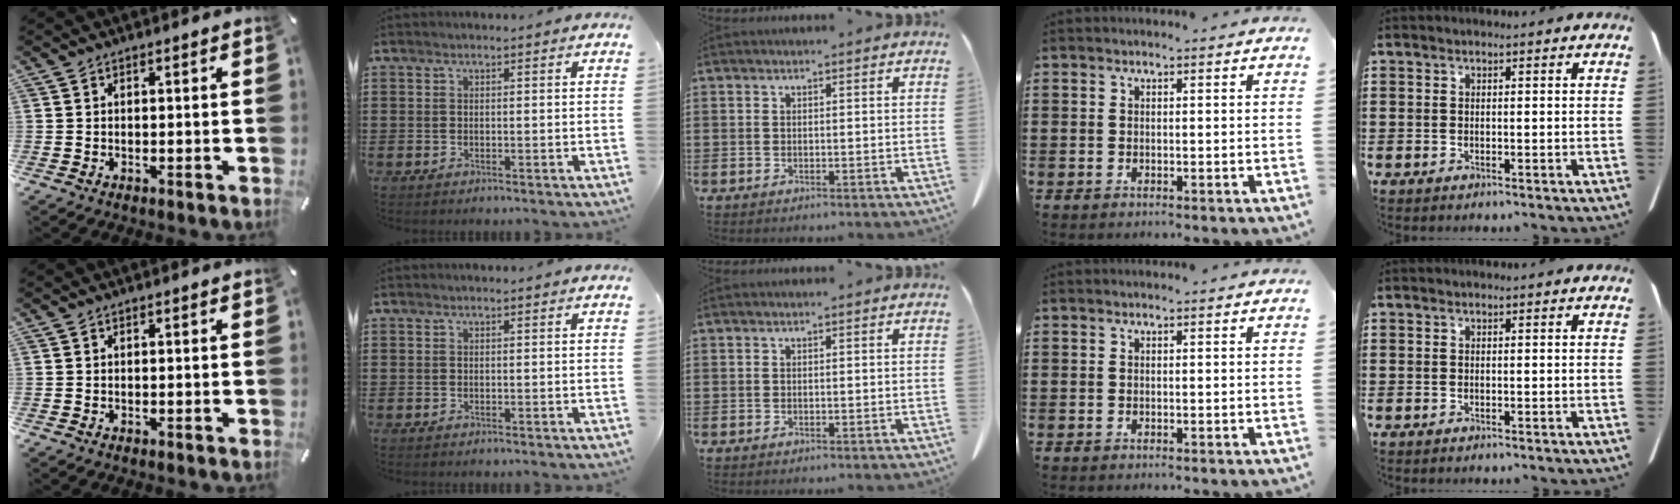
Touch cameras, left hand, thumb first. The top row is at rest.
{}